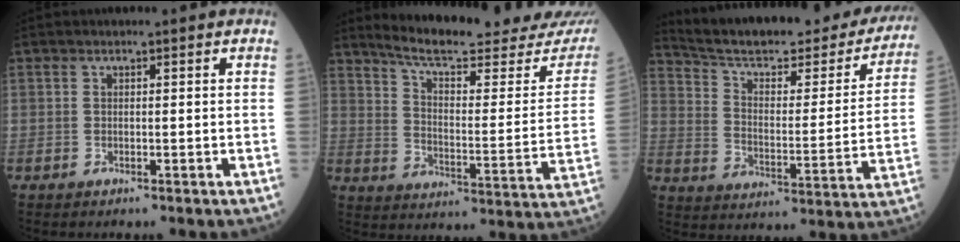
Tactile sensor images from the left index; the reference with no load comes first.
{"total": 22.8, "force": [21.1, 1.7, 8.5], "torque": [-0.123, -0.084, 0.274]}
{"total": 27.8, "force": [24.8, 6.1, 11.0], "torque": [-0.167, -0.046, 0.324]}